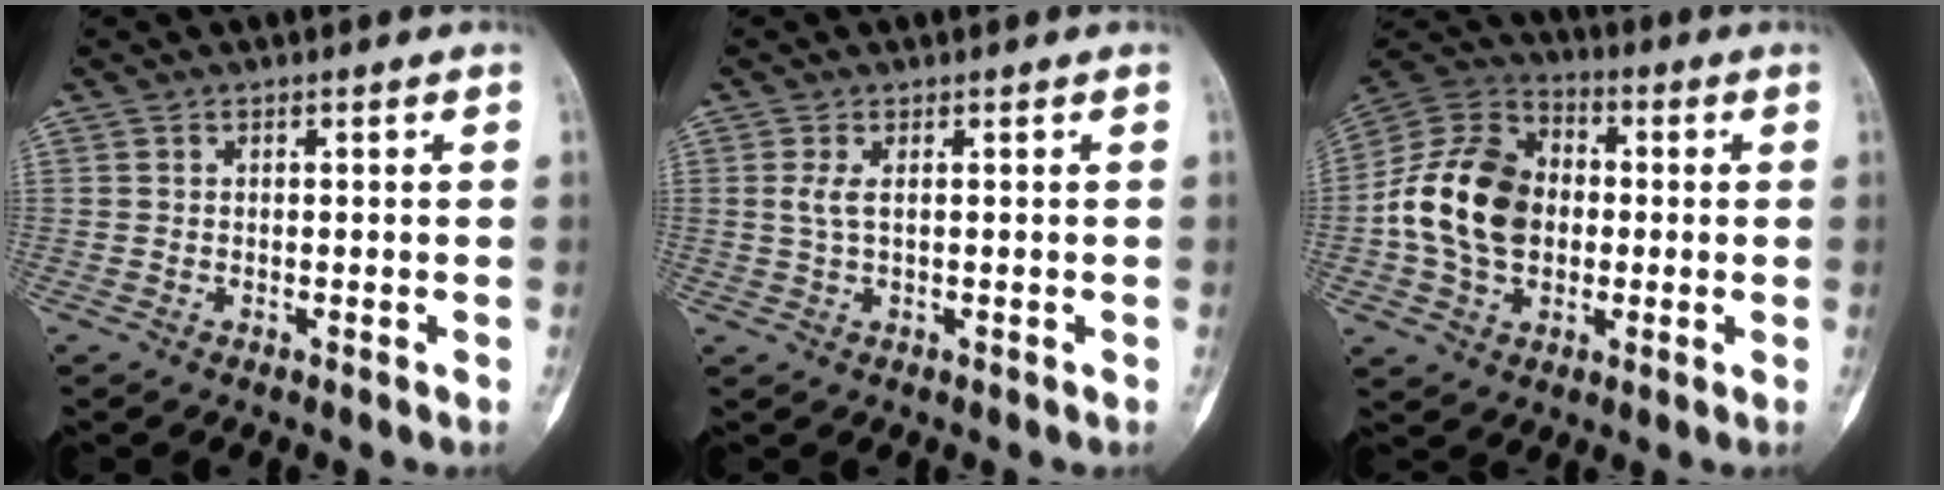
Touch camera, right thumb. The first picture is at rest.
{"total": 2.4, "force": [0.5, 0.8, 2.2], "torque": [-0.058, 0.003, 0.018]}
{"total": 17.2, "force": [-0.7, 12.7, 11.6], "torque": [-0.194, 0.024, -0.019]}